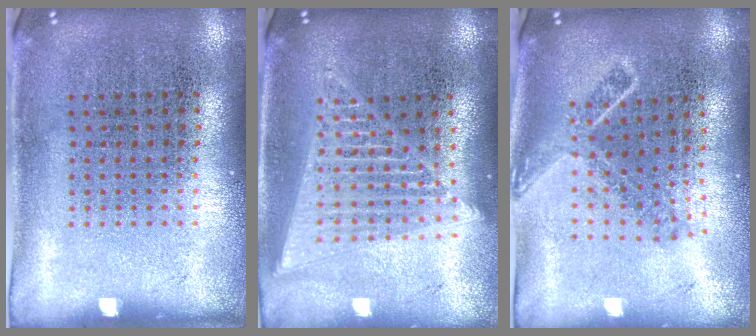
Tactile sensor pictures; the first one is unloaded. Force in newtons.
{"total": 1.8, "press": 1.6, "slide": 0.8}
{"total": 1.8, "press": 1.3, "slide": 1.2}